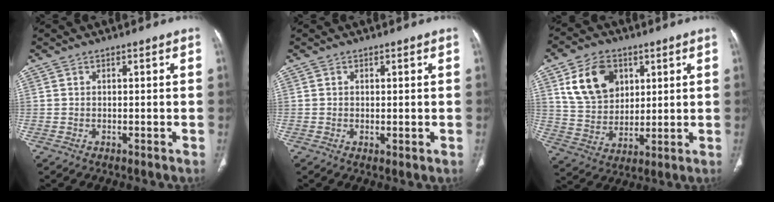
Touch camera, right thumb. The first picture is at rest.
{"total": 1.0, "force": [-0.1, 0.4, 0.9], "torque": [-0.021, -0.006, 0.001]}
{"total": 13.0, "force": [5.3, 9.4, 7.3], "torque": [-0.101, -0.015, 0.106]}